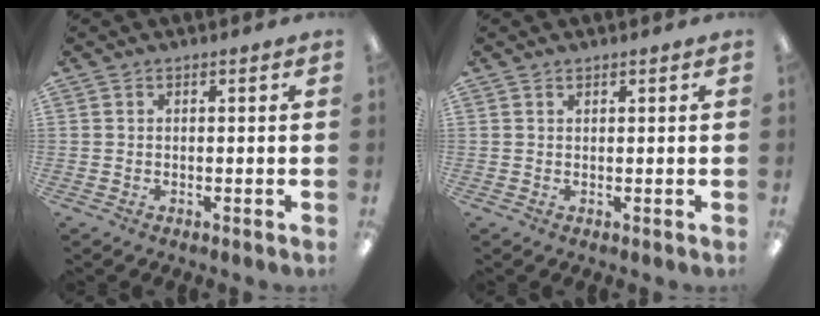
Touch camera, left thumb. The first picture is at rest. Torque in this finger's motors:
{"motor_torque": [-0.23, -0.07, -0.37, 0.08, -0.03]}